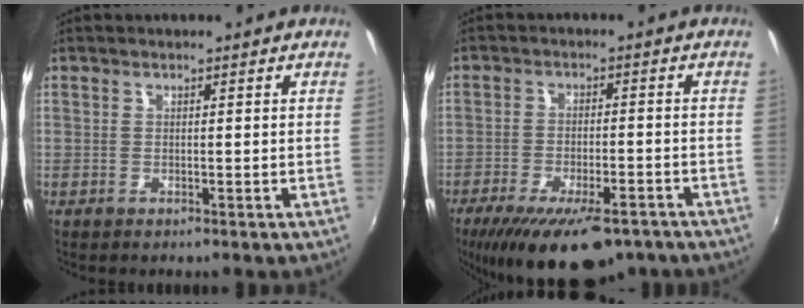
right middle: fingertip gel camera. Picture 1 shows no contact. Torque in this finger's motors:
{"motor_torque": [1.27, -0.87, 0.45, 0.21]}